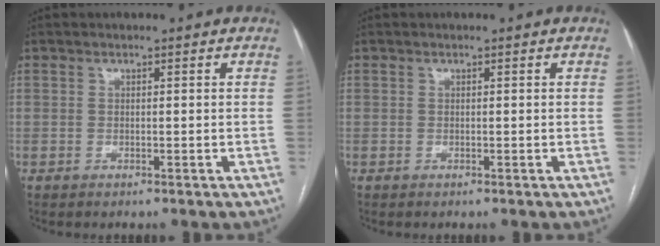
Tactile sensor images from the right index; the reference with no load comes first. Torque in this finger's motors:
{"motor_torque": [0.00, 0.00, 0.03, 0.00]}